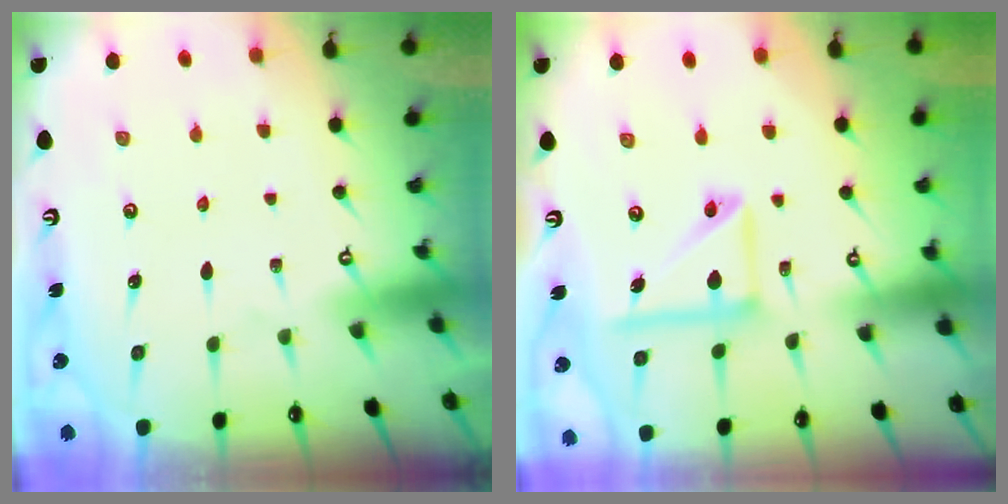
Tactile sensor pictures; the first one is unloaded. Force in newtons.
{"total": 13.4, "press": 13.2, "slide": 1.9}